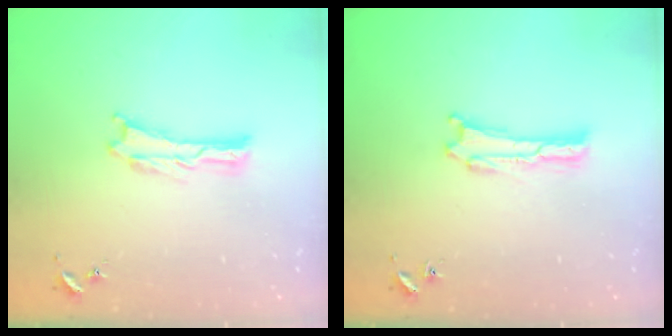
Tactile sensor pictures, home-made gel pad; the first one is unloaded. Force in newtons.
{"total": 0.0}